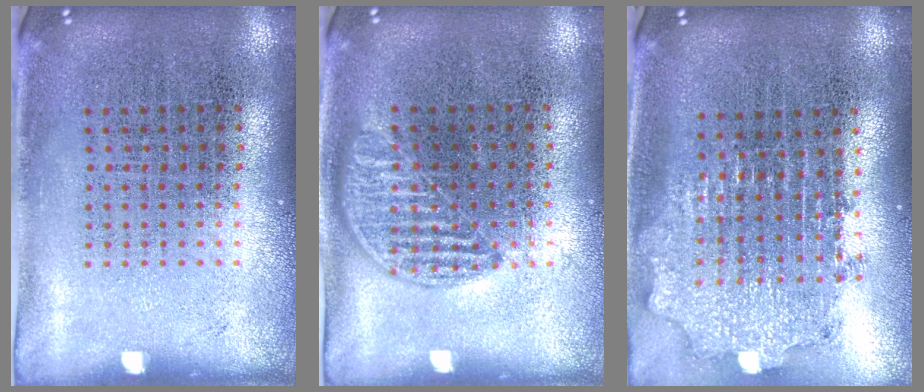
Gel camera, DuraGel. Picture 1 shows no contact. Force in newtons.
{"total": 0.9, "press": 0.8, "slide": 0.4}
{"total": 2.0, "press": 1.6, "slide": 1.3}